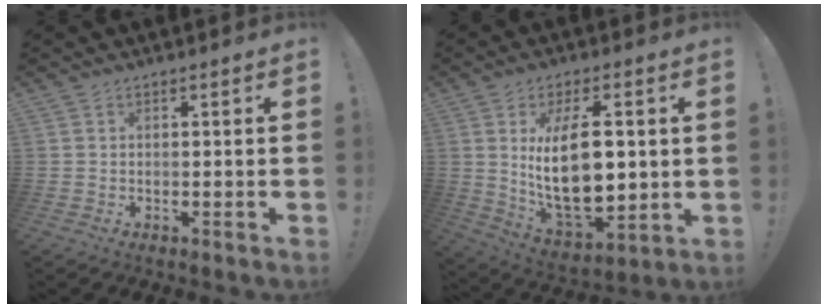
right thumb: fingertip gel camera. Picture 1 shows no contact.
{"total": 19.8, "force": [3.3, 9.2, 17.2], "torque": [-0.316, -0.030, 0.051]}